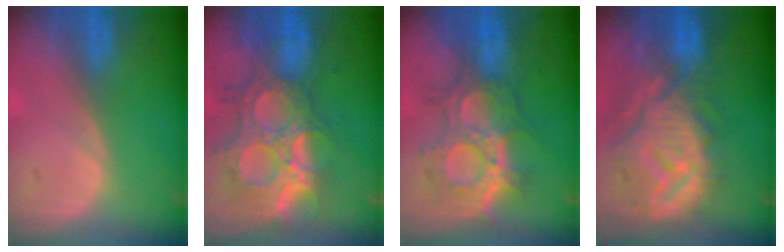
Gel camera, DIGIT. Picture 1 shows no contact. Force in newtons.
{"total": 13.4, "press": 11.4, "slide": 7.0}
{"total": 9.5, "press": 9.3, "slide": 2.0}
{"total": 12.7, "press": 11.2, "slide": 5.9}